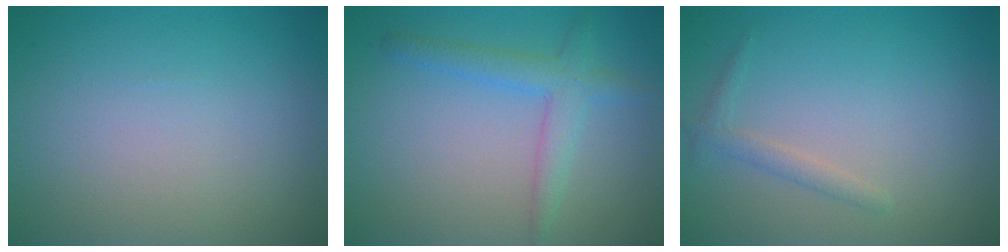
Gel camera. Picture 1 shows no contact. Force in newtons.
{"total": 2.8, "press": 2.8, "slide": 0.2}
{"total": 1.3, "press": 1.3, "slide": 0.0}